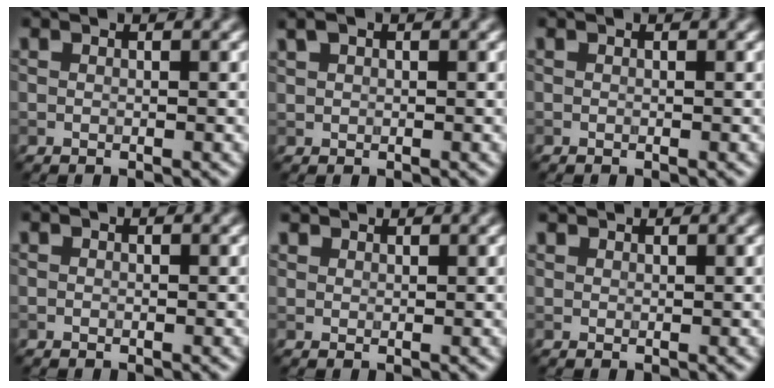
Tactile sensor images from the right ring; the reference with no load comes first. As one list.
[{"total": 1.1, "force": [0.6, 0.7, 0.6], "torque": [-0.013, 0.003, 0.010]}, {"total": 0.0}, {"total": 0.0}, {"total": 1.3, "force": [1.2, 0.6, 0.1], "torque": [-0.005, 0.000, 0.023]}, {"total": 1.1, "force": [1.0, 0.4, 0.0], "torque": [-0.004, 0.000, 0.020]}]